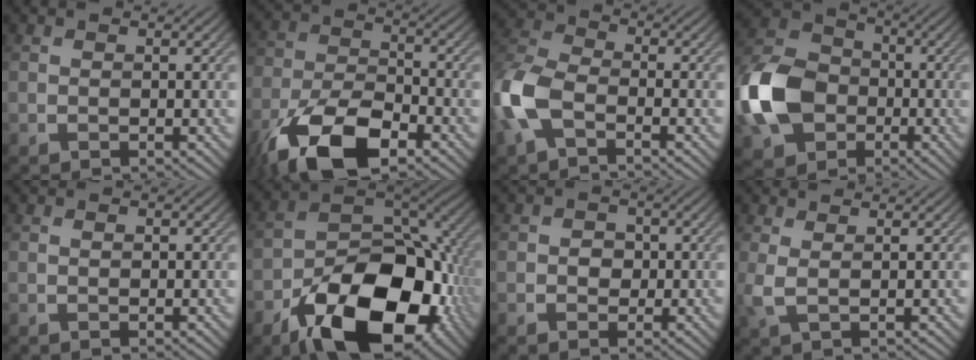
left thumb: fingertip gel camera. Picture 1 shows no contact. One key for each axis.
{"total": 13.5, "fx": -8.3, "fy": 6.1, "fz": 8.8, "tx": -0.185, "ty": -0.016, "tz": -0.170}
{"total": 8.9, "fx": -3.5, "fy": 4.9, "fz": 6.6, "tx": -0.173, "ty": -0.006, "tz": -0.089}
{"total": 14.0, "fx": -3.7, "fy": 10.7, "fz": 8.2, "tx": -0.219, "ty": -0.007, "tz": -0.093}
{"total": 0.5, "fx": 0.2, "fy": 0.3, "fz": 0.4, "tx": -0.004, "ty": 0.000, "tz": 0.003}
{"total": 17.9, "fx": -8.3, "fy": 10.1, "fz": 12.2, "tx": -0.182, "ty": -0.030, "tz": -0.148}
{"total": 2.3, "fx": -0.1, "fy": 2.1, "fz": 0.9, "tx": -0.002, "ty": 0.000, "tz": -0.012}
{"total": 2.4, "fx": 1.2, "fy": 0.3, "fz": 2.0, "tx": -0.041, "ty": 0.005, "tz": 0.022}